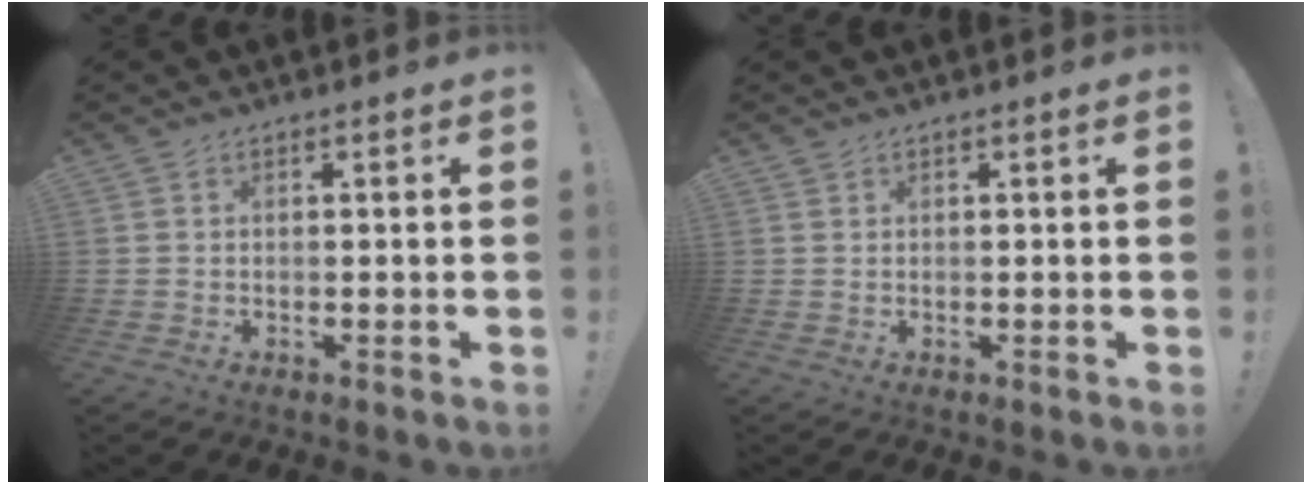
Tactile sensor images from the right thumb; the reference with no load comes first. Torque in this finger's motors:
{"motor_torque": [-0.11, 0.10, 0.04, -0.10, -0.01]}